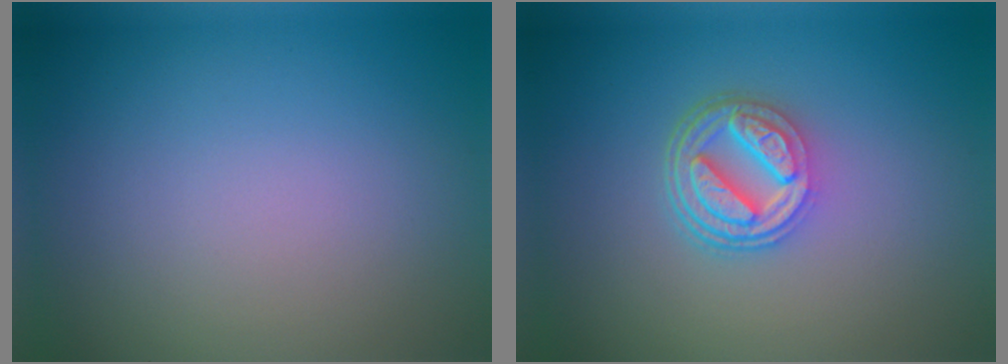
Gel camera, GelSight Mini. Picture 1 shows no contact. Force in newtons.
{"total": 4.8, "press": 3.7, "slide": 3.1}